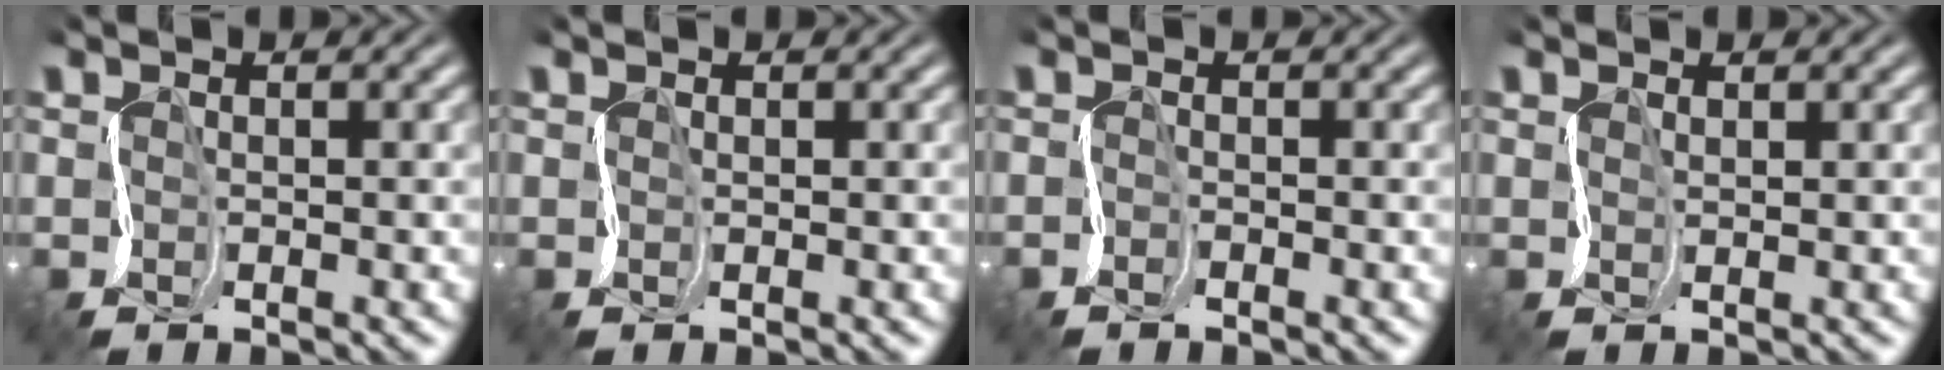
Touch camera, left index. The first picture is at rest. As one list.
[{"total": 0.0}, {"total": 0.7, "force": [-0.7, -0.1, 0.1], "torque": [-0.007, 0.000, -0.016]}, {"total": 1.0, "force": [0.9, -0.4, -0.3], "torque": [0.000, 0.008, 0.017]}]